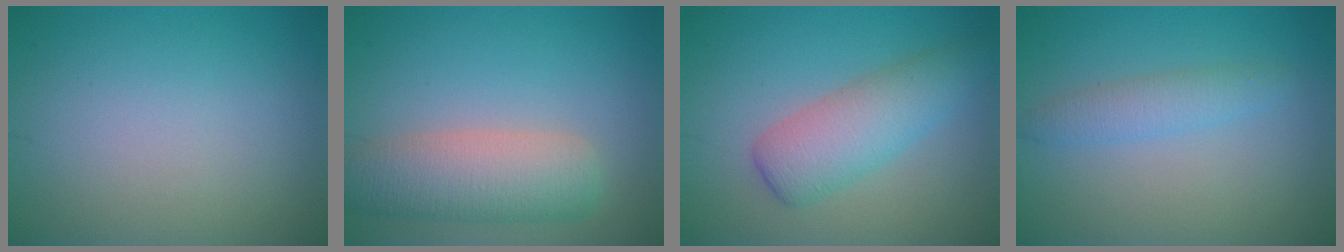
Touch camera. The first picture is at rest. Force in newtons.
{"total": 5.8, "press": 5.8, "slide": 0.3}
{"total": 4.8, "press": 4.8, "slide": 0.1}
{"total": 2.2, "press": 2.2, "slide": 0.1}